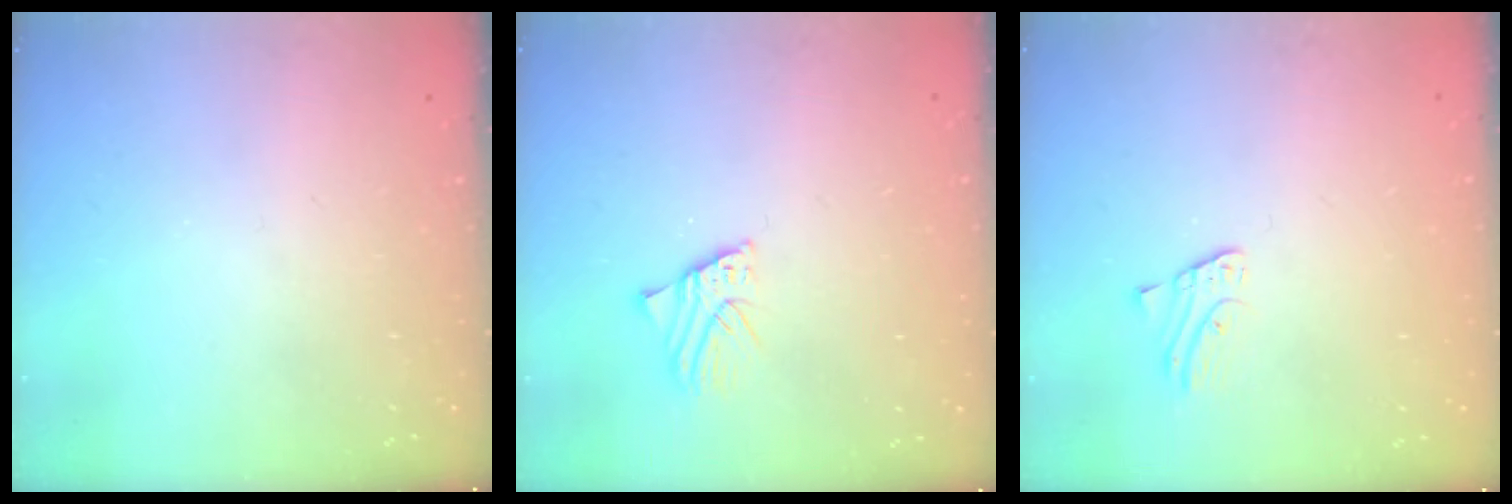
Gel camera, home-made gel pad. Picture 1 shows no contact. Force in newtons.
{"total": 2.6, "press": 2.6, "slide": 0.2}
{"total": 1.4, "press": 1.4, "slide": 0.1}